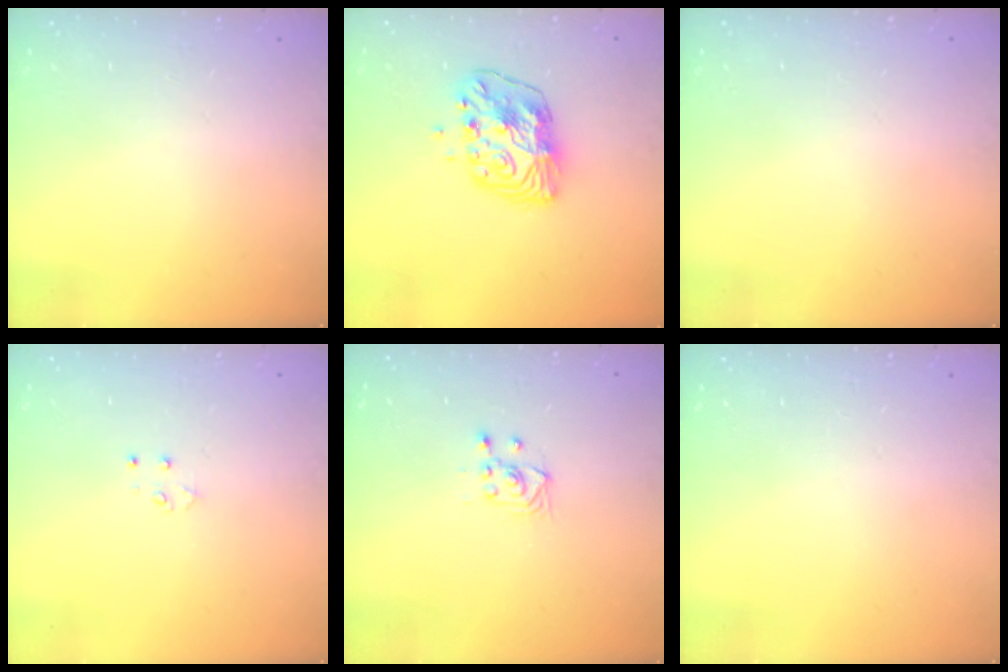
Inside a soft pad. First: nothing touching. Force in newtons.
{"total": 11.4, "press": 11.4, "slide": 0.8}
{"total": 0.0}
{"total": 3.1, "press": 3.1, "slide": 0.6}
{"total": 3.6, "press": 3.2, "slide": 1.6}
{"total": 0.0}